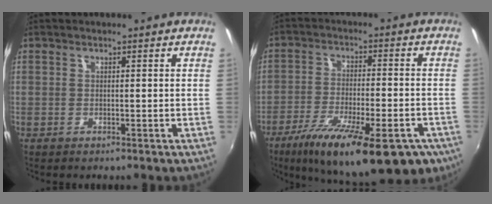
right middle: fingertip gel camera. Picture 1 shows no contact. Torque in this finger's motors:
{"motor_torque": [1.11, -1.03, 0.36, 0.21]}